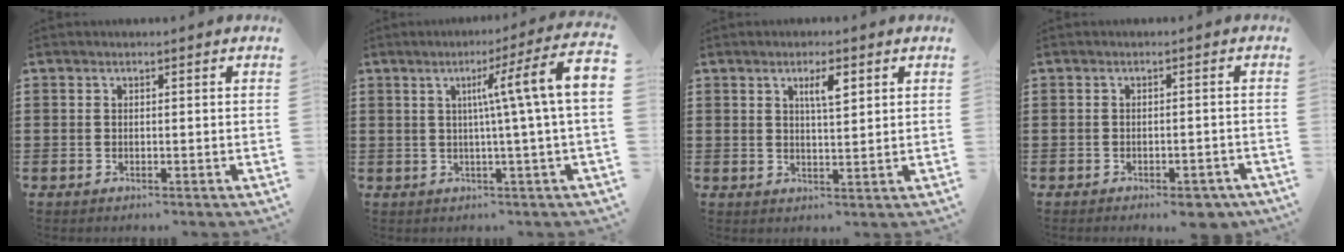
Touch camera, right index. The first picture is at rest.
{"total": 9.1, "force": [1.4, -1.1, 9.0], "torque": [-0.152, -0.008, 0.013]}
{"total": 3.6, "force": [1.7, 0.9, 3.1], "torque": [-0.055, 0.003, 0.024]}
{"total": 2.4, "force": [-2.0, 0.4, 1.2], "torque": [-0.019, 0.002, -0.038]}